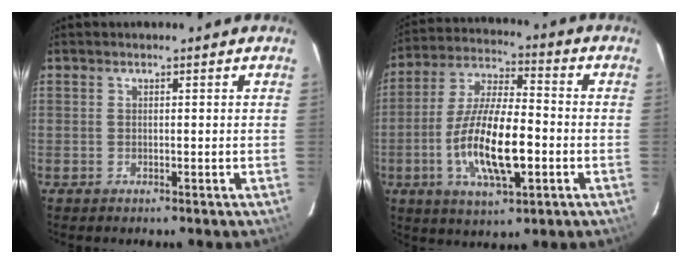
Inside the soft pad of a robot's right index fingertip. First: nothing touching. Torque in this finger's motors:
{"motor_torque": [1.75, -0.39, 1.05, 0.21]}